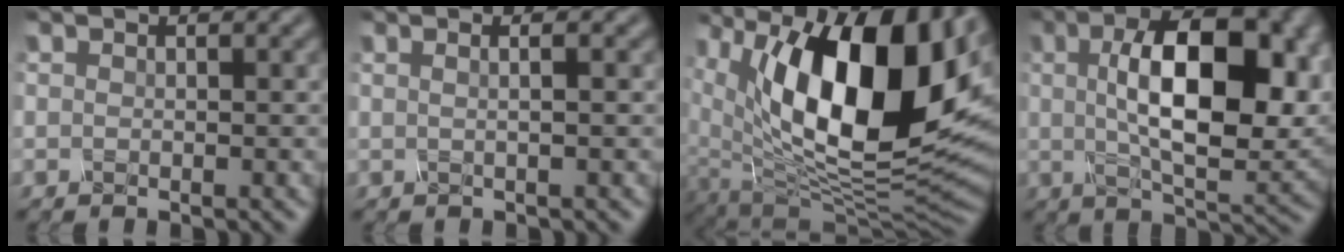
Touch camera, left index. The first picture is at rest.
{"total": 3.1, "force": [0.8, 1.6, 2.5], "torque": [-0.014, 0.020, -0.021]}
{"total": 17.5, "force": [5.0, 8.9, 14.2], "torque": [-0.202, -0.004, 0.086]}
{"total": 12.3, "force": [1.5, 5.7, 10.8], "torque": [-0.153, 0.004, 0.022]}